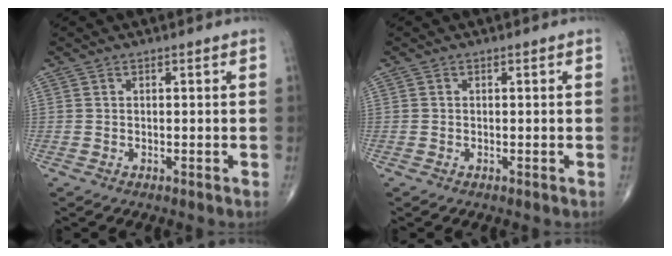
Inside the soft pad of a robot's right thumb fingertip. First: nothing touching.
{"total": 0.0}